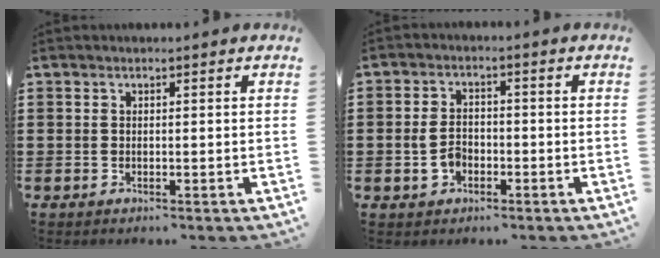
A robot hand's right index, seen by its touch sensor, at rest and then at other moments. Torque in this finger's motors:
{"motor_torque": [0.18, 0.29, 0.06, 0.05]}